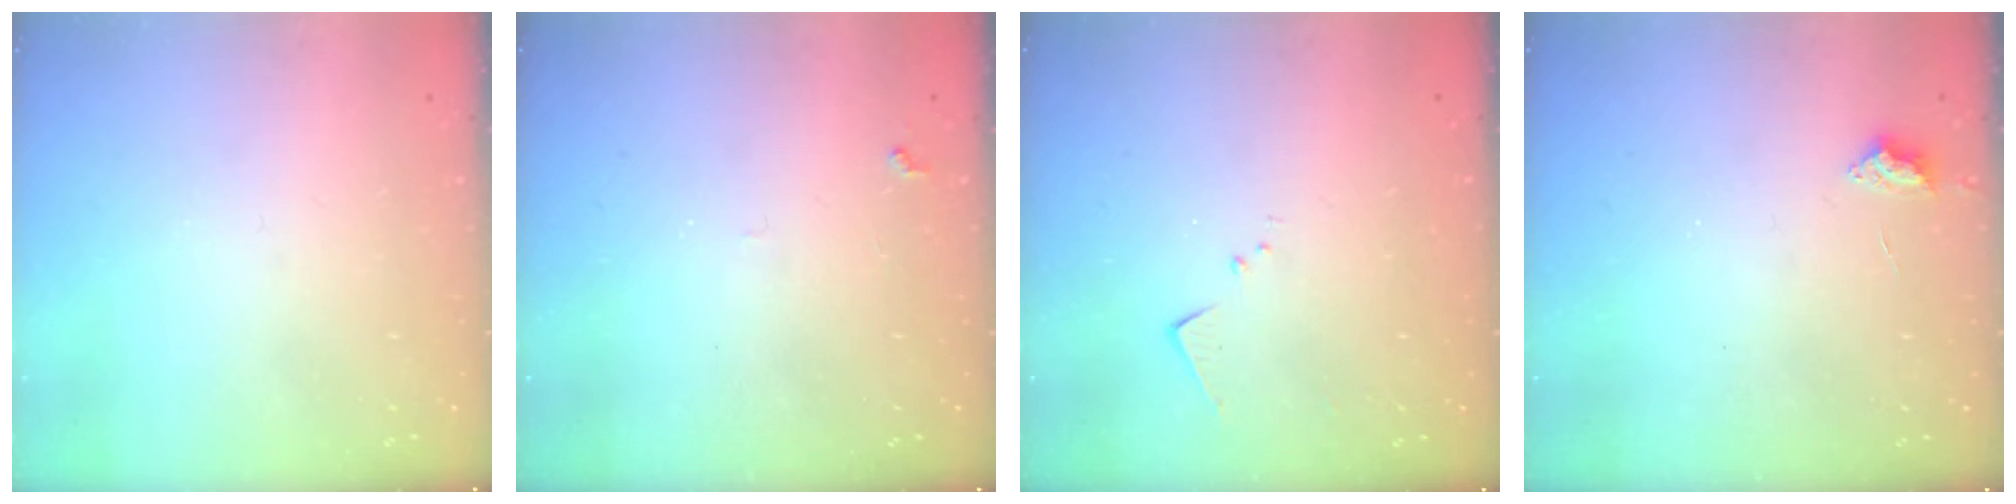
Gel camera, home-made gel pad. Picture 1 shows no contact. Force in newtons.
{"total": 4.9, "press": 4.8, "slide": 0.4}
{"total": 4.8, "press": 4.7, "slide": 0.6}
{"total": 2.7, "press": 2.6, "slide": 0.5}